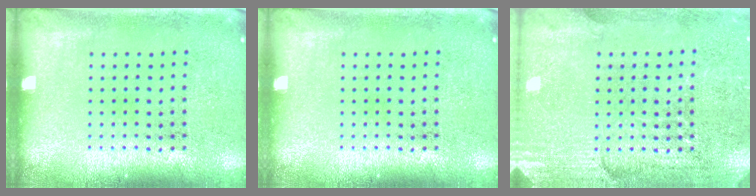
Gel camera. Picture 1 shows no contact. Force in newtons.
{"total": 0.0}
{"total": 2.9, "press": 2.9, "slide": 0.2}